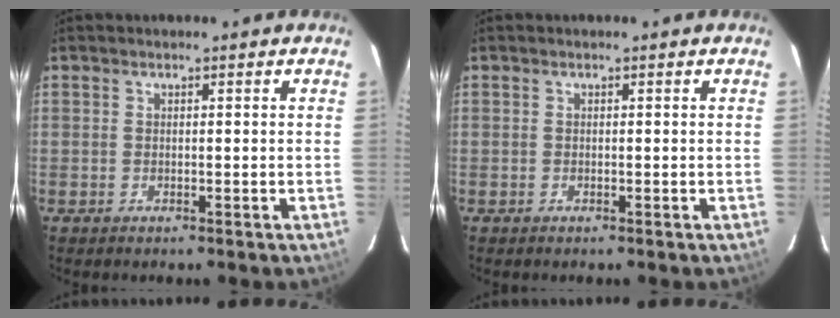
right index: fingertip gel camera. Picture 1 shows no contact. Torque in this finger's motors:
{"motor_torque": [-0.06, 0.01, 0.02, 0.00]}